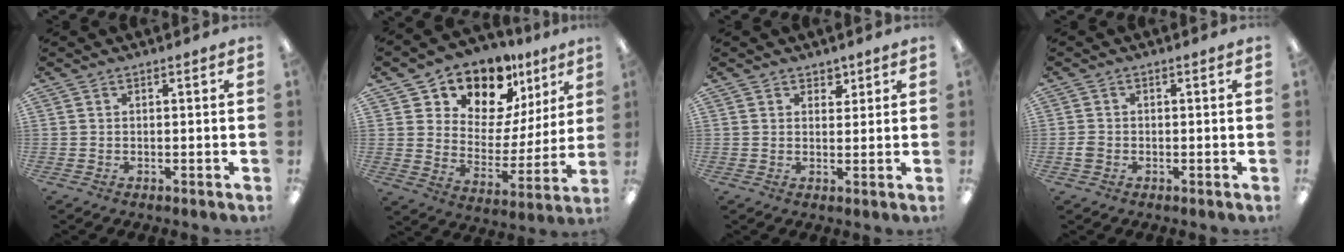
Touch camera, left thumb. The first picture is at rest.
{"total": 13.5, "force": [11.1, 6.9, 3.4], "torque": [-0.073, -0.094, 0.202]}
{"total": 2.9, "force": [2.0, 2.1, 0.4], "torque": [0.003, -0.005, 0.033]}
{"total": 1.9, "force": [-0.4, 1.6, 0.9], "torque": [-0.015, 0.004, -0.008]}